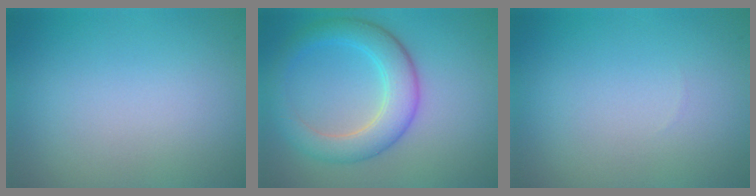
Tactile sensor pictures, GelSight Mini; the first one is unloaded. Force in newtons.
{"total": 4.9, "press": 4.9, "slide": 0.3}
{"total": 0.0}